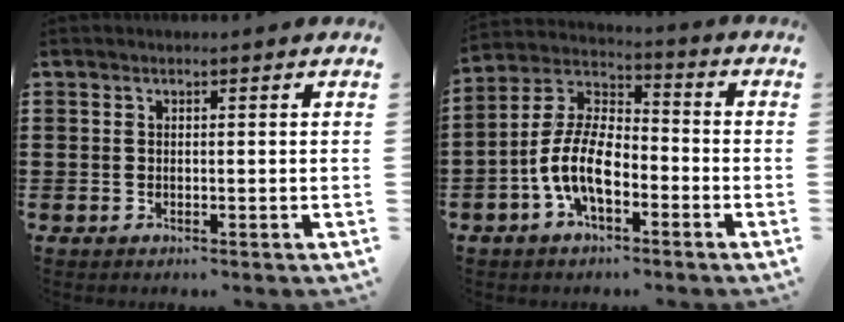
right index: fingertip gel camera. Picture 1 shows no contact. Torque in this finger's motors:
{"motor_torque": [2.14, 0.00, 0.73, 0.21]}